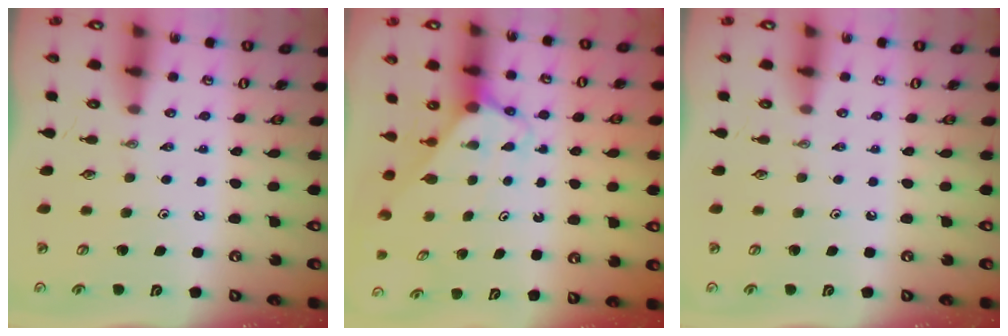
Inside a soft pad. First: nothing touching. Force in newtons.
{"total": 2.6, "press": 2.6, "slide": 0.1}
{"total": 0.0}